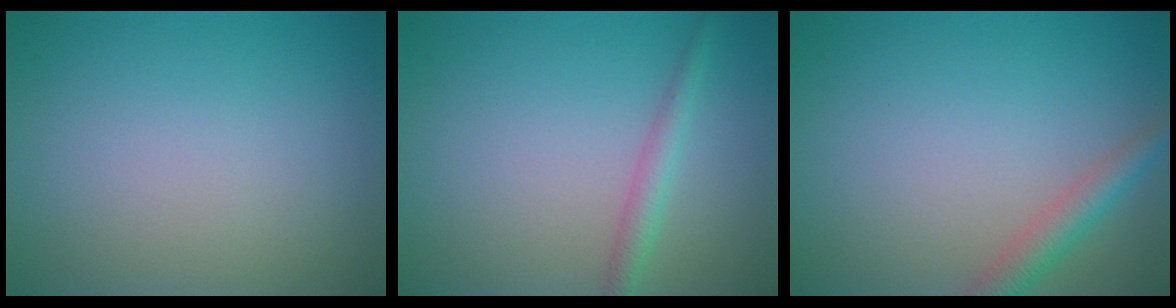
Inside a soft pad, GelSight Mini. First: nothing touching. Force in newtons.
{"total": 1.9, "press": 1.9, "slide": 0.0}
{"total": 2.7, "press": 2.7, "slide": 0.1}